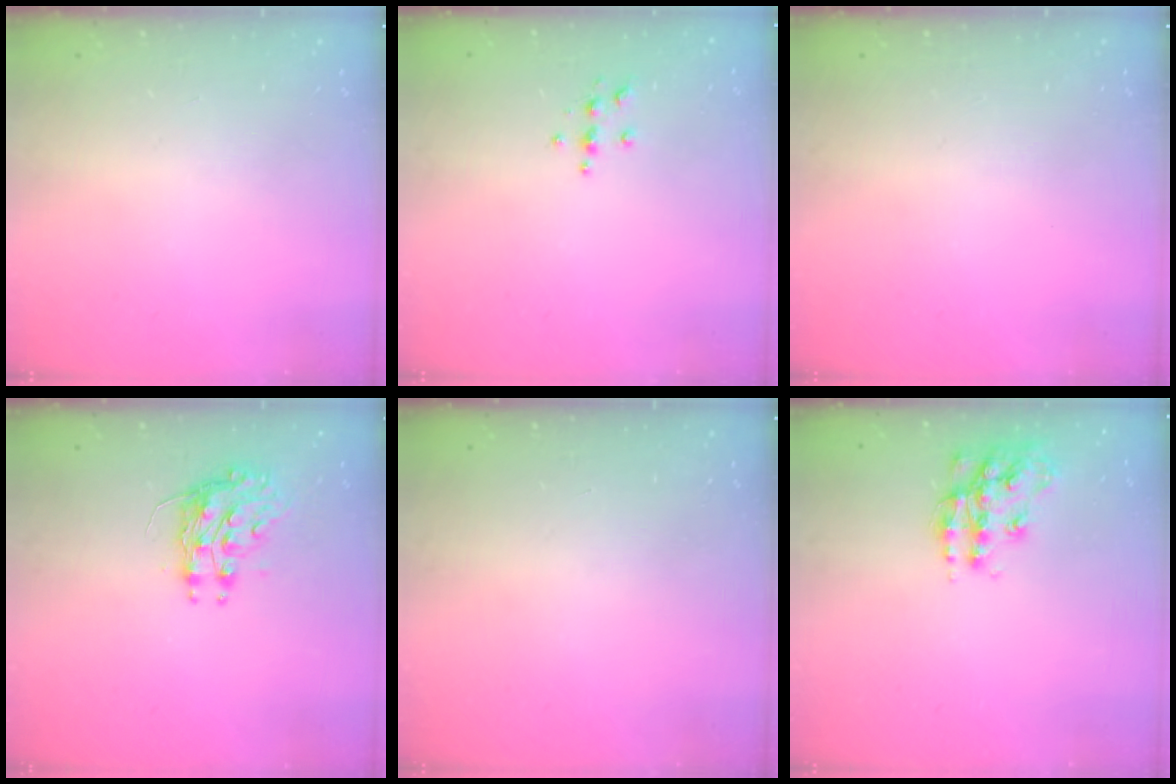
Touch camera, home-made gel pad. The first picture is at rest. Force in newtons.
{"total": 3.9, "press": 3.8, "slide": 0.4}
{"total": 0.0}
{"total": 8.7, "press": 8.7, "slide": 0.5}
{"total": 0.0}
{"total": 14.2, "press": 14.2, "slide": 0.9}